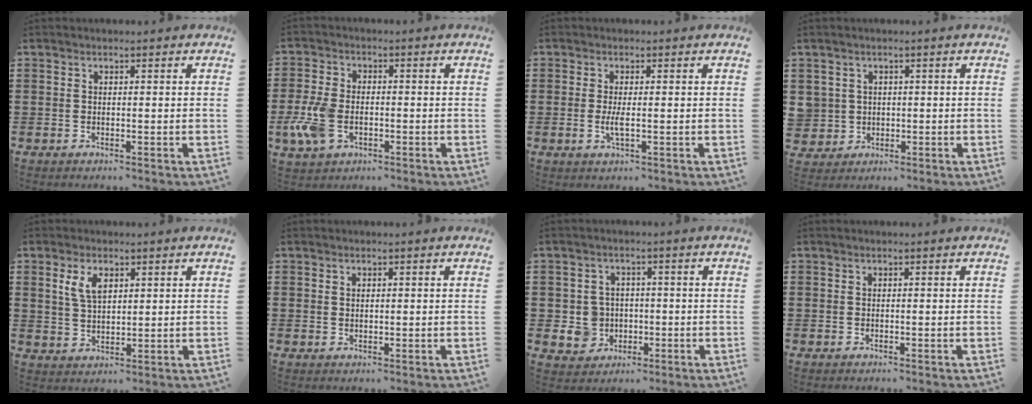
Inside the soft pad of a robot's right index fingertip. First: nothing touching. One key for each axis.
{"total": 6.7, "fx": -2.0, "fy": 4.0, "fz": 5.1, "tx": -0.134, "ty": -0.006, "tz": -0.044}
{"total": 2.3, "fx": -0.3, "fy": 0.4, "fz": 2.2, "tx": -0.048, "ty": -0.006, "tz": -0.008}
{"total": 2.7, "fx": 0.4, "fy": 2.7, "fz": -0.2, "tx": -0.012, "ty": 0.011, "tz": 0.006}
{"total": 4.4, "fx": 1.9, "fy": 2.2, "fz": 3.2, "tx": -0.072, "ty": 0.009, "tz": 0.034}
{"total": 0.7, "fx": 0.4, "fy": 0.5, "fz": 0.3, "tx": -0.007, "ty": 0.003, "tz": 0.008}
{"total": 4.6, "fx": -0.6, "fy": 4.5, "fz": 1.0, "tx": -0.044, "ty": 0.009, "tz": -0.013}
{"total": 0.0}